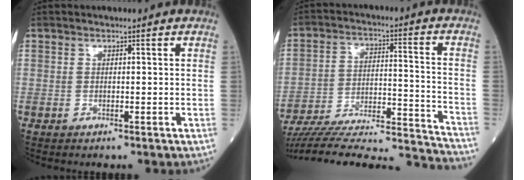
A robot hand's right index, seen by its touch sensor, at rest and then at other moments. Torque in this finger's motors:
{"motor_torque": [0.60, -1.54, 0.72, 0.21]}